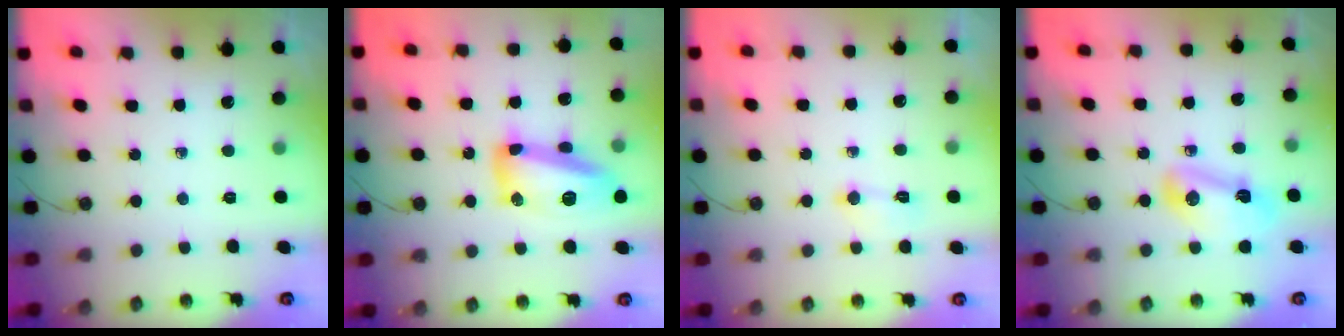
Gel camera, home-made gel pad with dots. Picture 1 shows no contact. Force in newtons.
{"total": 15.1, "press": 15.0, "slide": 1.1}
{"total": 3.6, "press": 3.6, "slide": 0.5}
{"total": 7.4, "press": 7.4, "slide": 0.8}